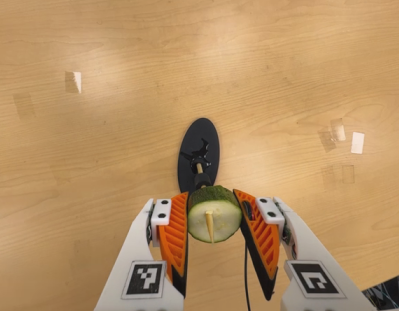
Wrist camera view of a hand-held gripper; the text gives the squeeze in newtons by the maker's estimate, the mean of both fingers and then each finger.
{"total": 10.2, "left": 10.3, "right": 10.1}